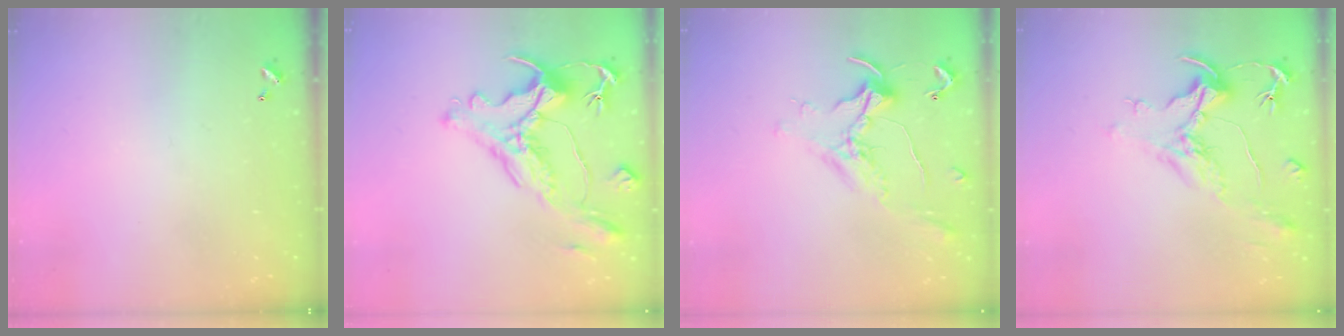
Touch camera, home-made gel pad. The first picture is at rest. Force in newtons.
{"total": 3.1, "press": 2.8, "slide": 1.4}
{"total": 1.1, "press": 1.0, "slide": 0.4}
{"total": 2.3, "press": 1.8, "slide": 1.3}